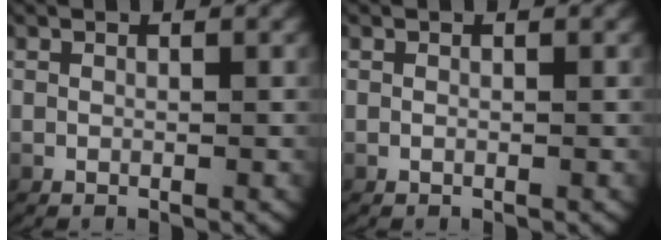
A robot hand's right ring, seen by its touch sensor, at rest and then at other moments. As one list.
[{"total": 0.0}]